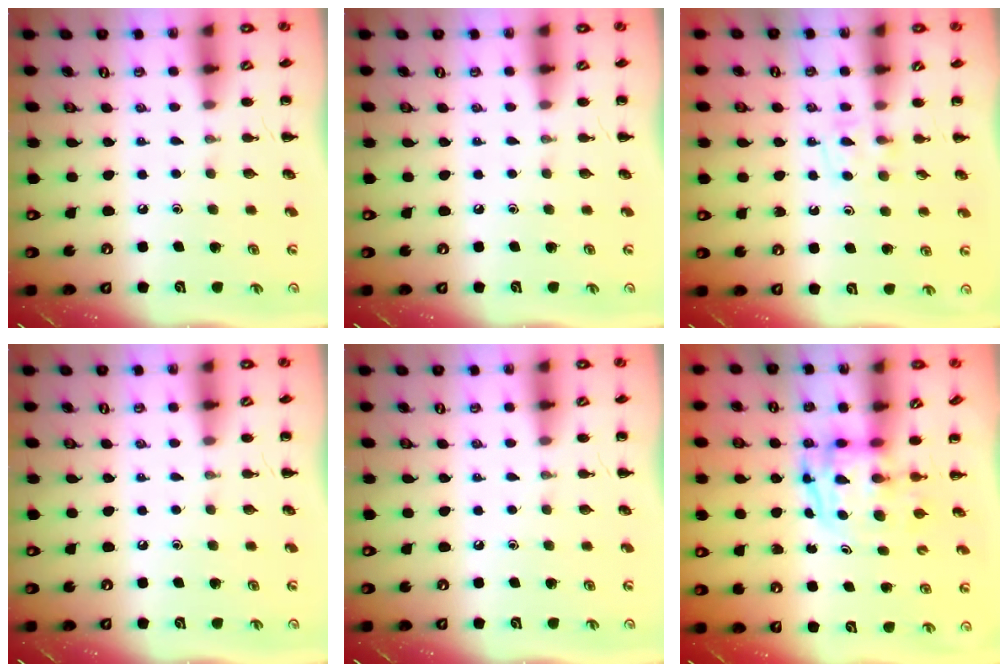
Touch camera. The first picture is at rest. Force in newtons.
{"total": 0.0}
{"total": 3.9, "press": 3.5, "slide": 1.6}
{"total": 0.0}
{"total": 0.0}
{"total": 3.8, "press": 3.7, "slide": 0.5}